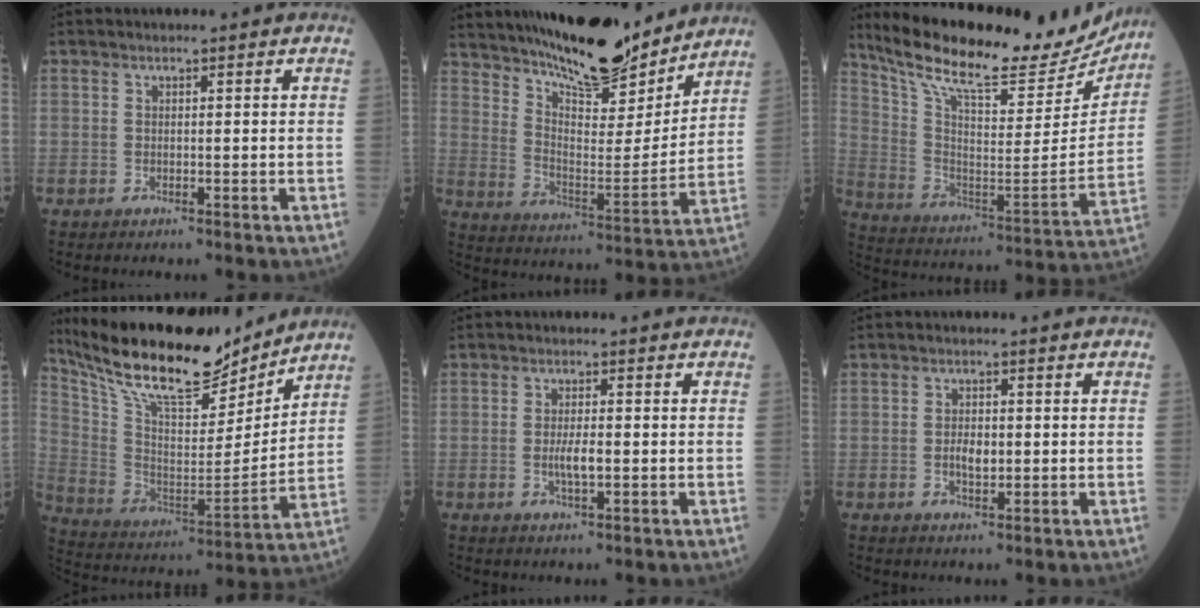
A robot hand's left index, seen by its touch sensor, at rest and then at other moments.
{"total": 17.7, "force": [15.3, 3.3, 8.1], "torque": [-0.133, -0.017, 0.247]}
{"total": 27.0, "force": [23.8, 5.5, 11.3], "torque": [-0.196, -0.039, 0.346]}
{"total": 21.4, "force": [18.3, 4.5, 10.2], "torque": [-0.196, 0.001, 0.320]}
{"total": 3.0, "force": [-0.5, 0.7, 2.9], "torque": [-0.060, -0.002, -0.008]}
{"total": 2.7, "force": [-0.3, 1.3, 2.3], "torque": [-0.045, 0.001, -0.004]}